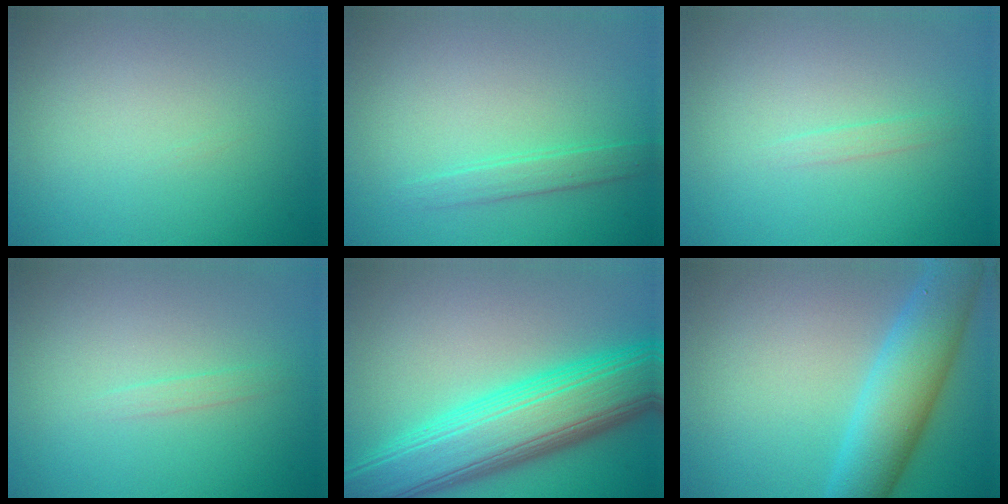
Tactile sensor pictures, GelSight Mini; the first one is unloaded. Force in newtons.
{"total": 1.7, "press": 1.7, "slide": 0.1}
{"total": 0.7, "press": 0.7, "slide": 0.1}
{"total": 0.7, "press": 0.7, "slide": 0.1}
{"total": 10.8, "press": 10.8, "slide": 0.2}
{"total": 6.9, "press": 6.9, "slide": 0.6}